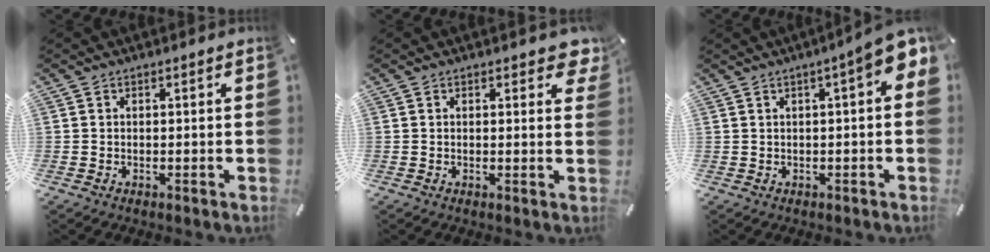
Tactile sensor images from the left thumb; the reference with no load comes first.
{"total": 2.7, "force": [1.6, 1.3, 1.8], "torque": [-0.009, -0.008, 0.021]}
{"total": 6.1, "force": [2.4, 1.5, 5.4], "torque": [-0.086, -0.012, 0.039]}